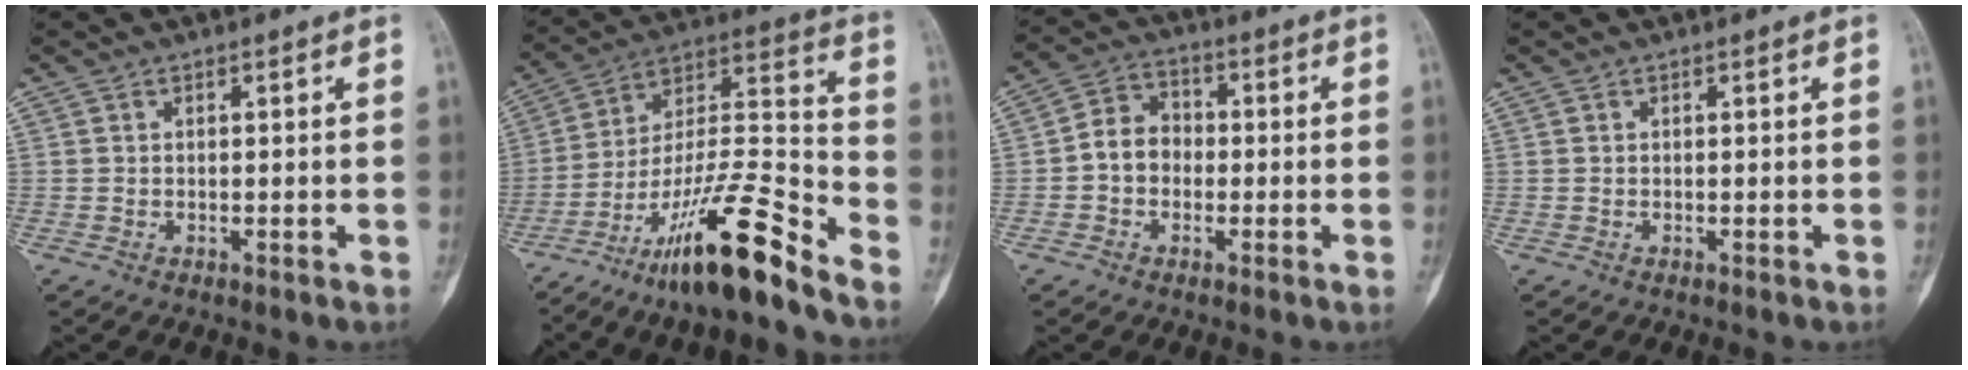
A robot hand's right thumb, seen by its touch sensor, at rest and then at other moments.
{"total": 20.7, "force": [-14.3, 3.1, 14.6], "torque": [-0.278, 0.086, -0.248]}
{"total": 6.6, "force": [-1.0, 5.5, 3.6], "torque": [-0.040, 0.027, -0.032]}
{"total": 0.0}